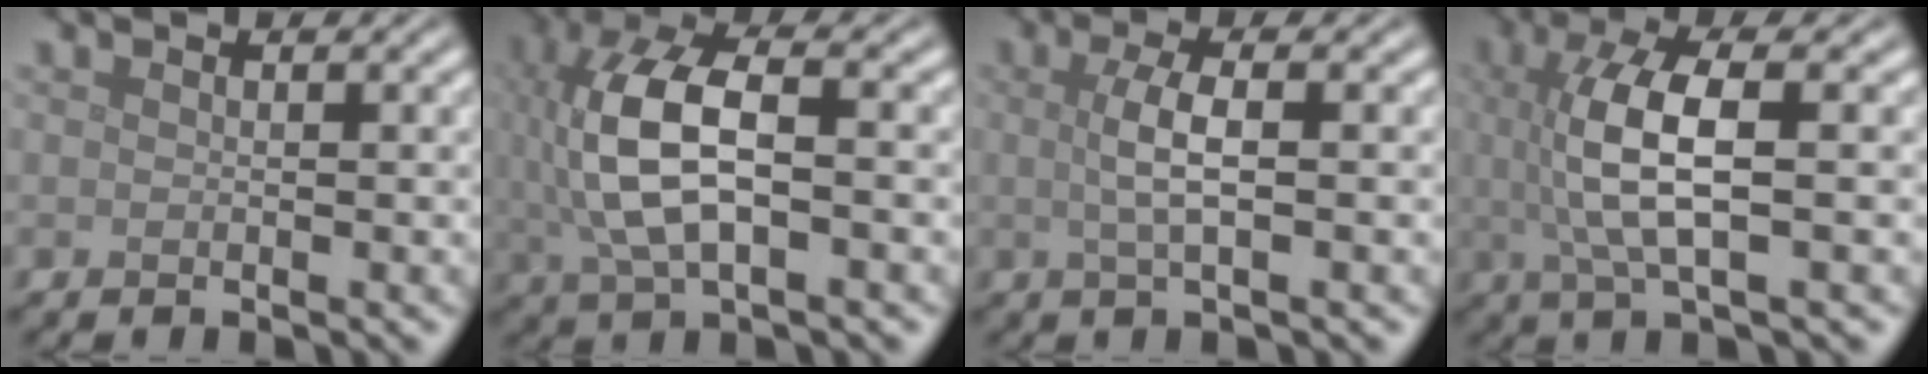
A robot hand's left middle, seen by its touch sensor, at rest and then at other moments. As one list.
[{"total": 8.8, "force": [0.4, 4.1, 7.7], "torque": [-0.176, 0.008, 0.008]}, {"total": 3.0, "force": [0.2, 0.8, 2.9], "torque": [-0.058, 0.004, 0.002]}, {"total": 6.3, "force": [0.4, 1.9, 6.0], "torque": [-0.126, 0.002, 0.010]}]